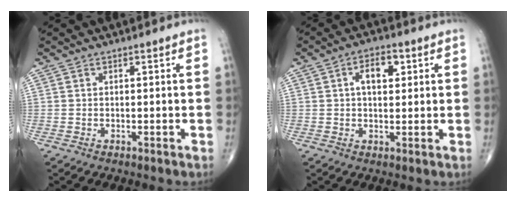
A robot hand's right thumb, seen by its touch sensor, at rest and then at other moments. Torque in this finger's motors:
{"motor_torque": [-0.01, 0.03, 0.23, -0.13, 0.03]}